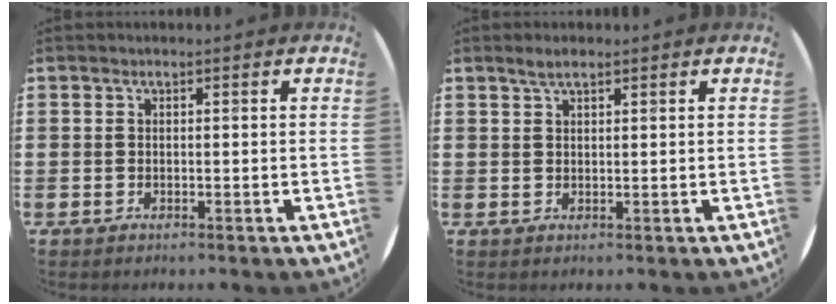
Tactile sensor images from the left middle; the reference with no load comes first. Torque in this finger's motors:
{"motor_torque": [0.33, -0.28, 0.02, 0.00]}